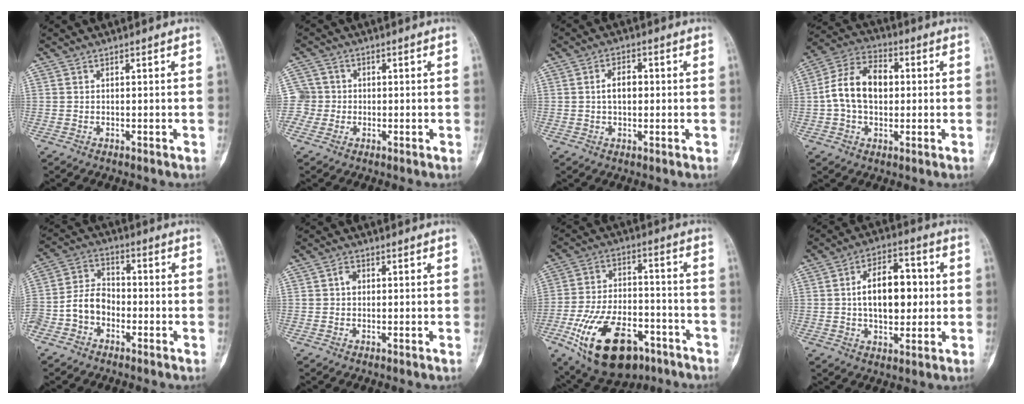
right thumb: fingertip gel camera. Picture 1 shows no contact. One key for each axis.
{"total": 4.1, "fx": -0.6, "fy": 4.0, "fz": -0.1, "tx": 0.030, "ty": 0.012, "tz": -0.021}
{"total": 4.3, "fx": 0.2, "fy": 2.6, "fz": 3.4, "tx": -0.053, "ty": 0.010, "tz": 0.000}
{"total": 12.5, "fx": 0.5, "fy": 8.4, "fz": 9.2, "tx": -0.155, "ty": 0.029, "tz": 0.000}
{"total": 10.6, "fx": -3.7, "fy": 8.1, "fz": 5.8, "tx": -0.105, "ty": 0.040, "tz": -0.076}
{"total": 2.0, "fx": 0.3, "fy": 1.6, "fz": 1.2, "tx": -0.014, "ty": 0.006, "tz": 0.001}
{"total": 21.7, "fx": -10.7, "fy": 11.7, "fz": 14.9, "tx": -0.267, "ty": 0.047, "tz": -0.166}
{"total": 13.9, "fx": 0.8, "fy": 8.2, "fz": 11.2, "tx": -0.145, "ty": 0.019, "tz": 0.011}